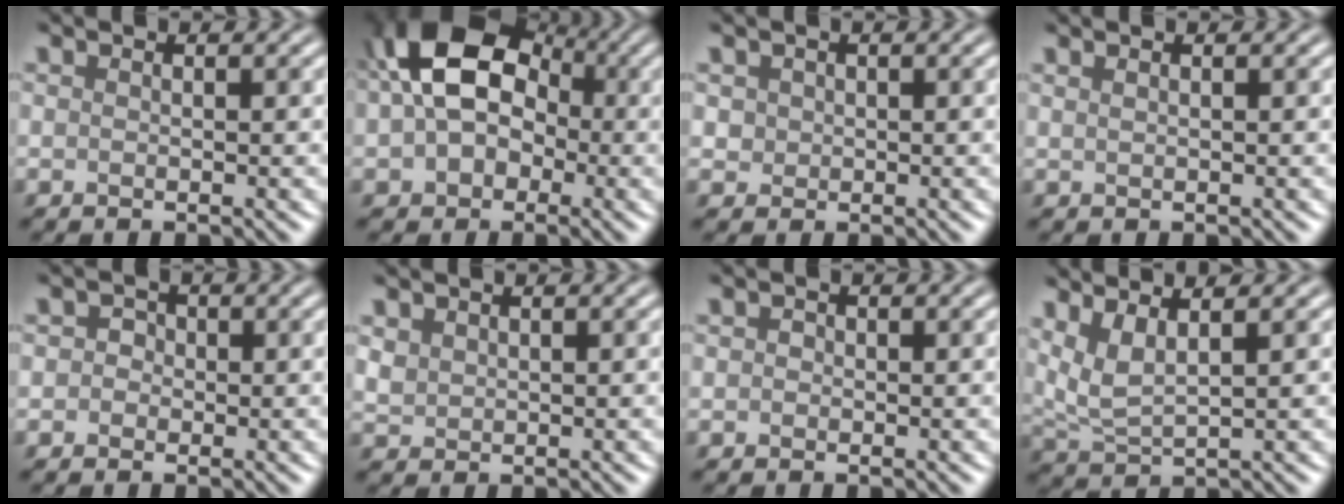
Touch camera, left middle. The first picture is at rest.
{"total": 10.8, "force": [0.9, 7.9, 7.3], "torque": [-0.120, 0.017, 0.001]}
{"total": 1.1, "force": [0.2, 1.0, 0.2], "torque": [-0.002, -0.006, 0.007]}
{"total": 0.5, "force": [0.4, 0.1, 0.4], "torque": [-0.007, -0.003, 0.004]}
{"total": 1.7, "force": [0.1, 1.6, 0.6], "torque": [0.009, 0.006, -0.018]}
{"total": 1.2, "force": [0.7, 1.0, 0.3], "torque": [-0.012, -0.001, 0.019]}
{"total": 0.6, "force": [-0.1, 0.6, 0.2], "torque": [0.000, -0.005, -0.006]}
{"total": 3.3, "force": [1.8, 0.9, 2.6], "torque": [-0.063, -0.002, 0.043]}